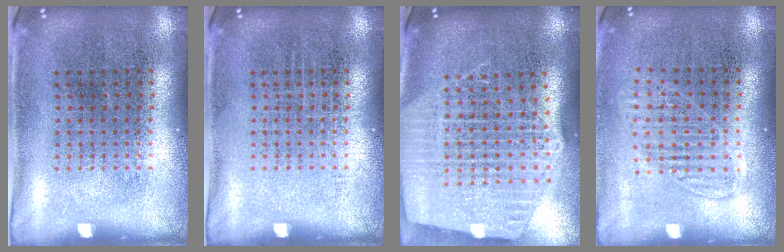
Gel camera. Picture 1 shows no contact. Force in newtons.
{"total": 0.0}
{"total": 2.6, "press": 2.2, "slide": 1.4}
{"total": 1.3, "press": 1.2, "slide": 0.6}